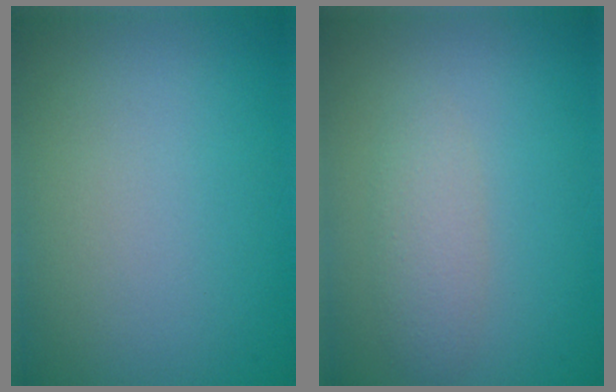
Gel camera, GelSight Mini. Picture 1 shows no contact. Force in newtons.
{"total": 2.1, "press": 2.1, "slide": 0.1}